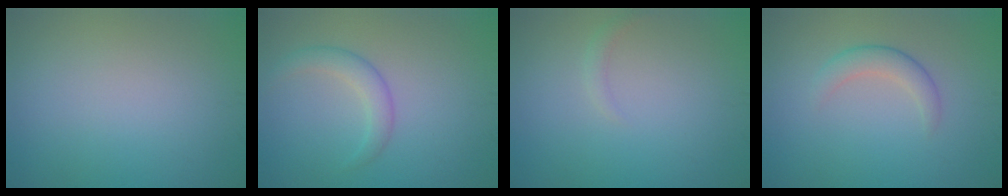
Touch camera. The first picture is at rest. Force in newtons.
{"total": 2.3, "press": 2.3, "slide": 0.0}
{"total": 0.8, "press": 0.8, "slide": 0.0}
{"total": 2.3, "press": 2.3, "slide": 0.1}